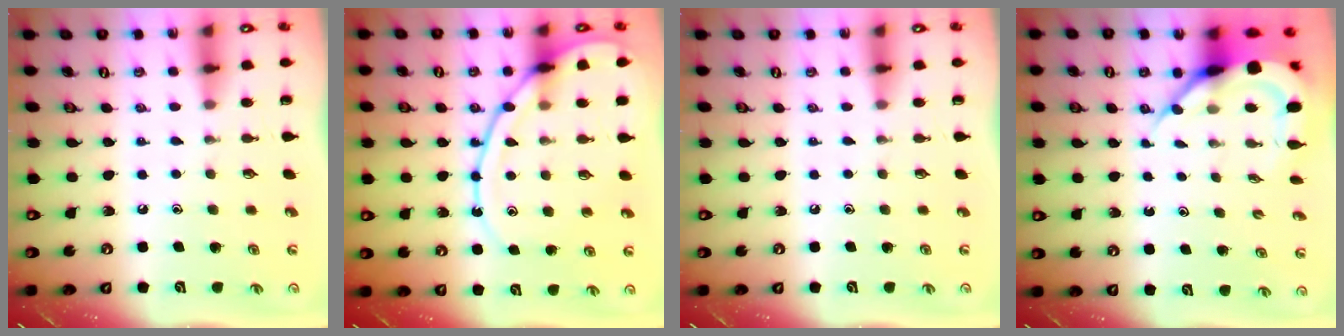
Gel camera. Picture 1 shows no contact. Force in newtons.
{"total": 12.8, "press": 12.8, "slide": 1.0}
{"total": 0.0}
{"total": 8.1, "press": 8.0, "slide": 0.9}